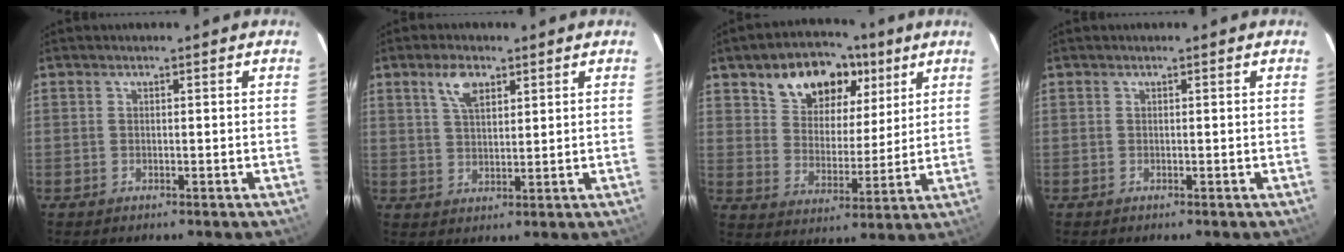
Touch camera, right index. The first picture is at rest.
{"total": 5.3, "force": [3.0, 2.5, 3.5], "torque": [-0.064, 0.009, 0.057]}
{"total": 15.7, "force": [8.9, 9.7, 8.6], "torque": [-0.165, 0.043, 0.156]}
{"total": 0.0}